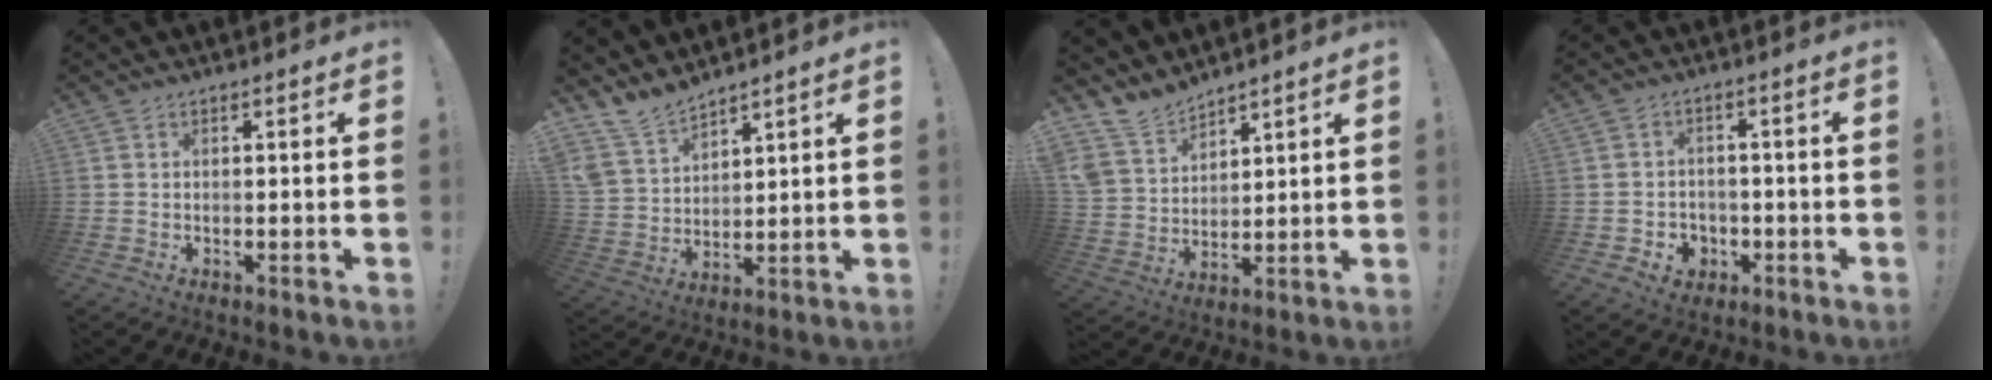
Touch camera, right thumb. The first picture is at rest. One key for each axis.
{"total": 10.3, "fx": 9.2, "fy": 4.1, "fz": 2.3, "tx": -0.073, "ty": -0.062, "tz": 0.184}
{"total": 11.2, "fx": 9.7, "fy": 5.0, "fz": 2.5, "tx": -0.072, "ty": -0.069, "tz": 0.192}
{"total": 4.3, "fx": -0.8, "fy": 4.0, "fz": 1.3, "tx": -0.017, "ty": 0.005, "tz": -0.010}